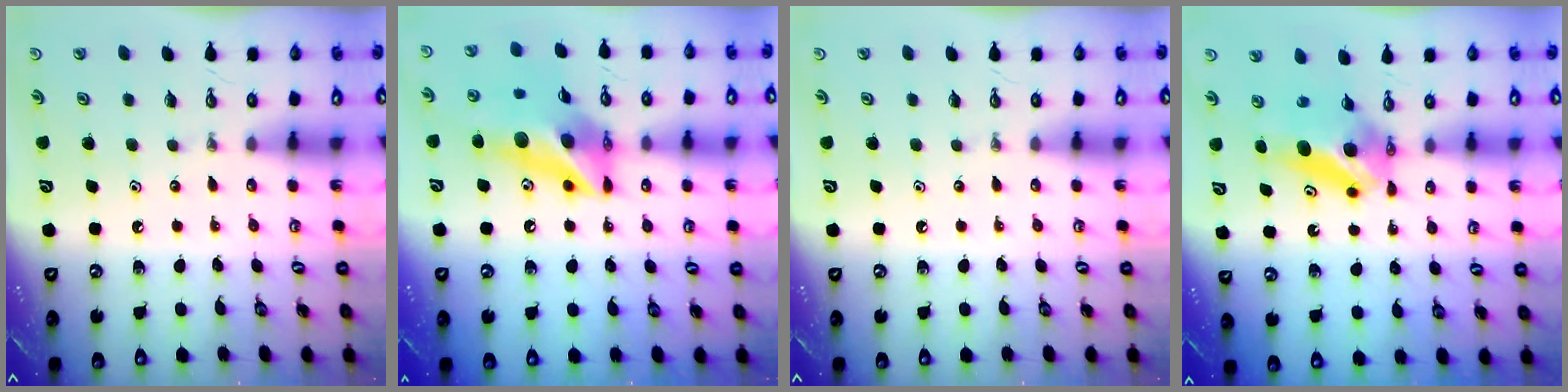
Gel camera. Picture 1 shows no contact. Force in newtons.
{"total": 15.5, "press": 15.4, "slide": 1.7}
{"total": 0.0}
{"total": 6.5, "press": 6.2, "slide": 1.9}